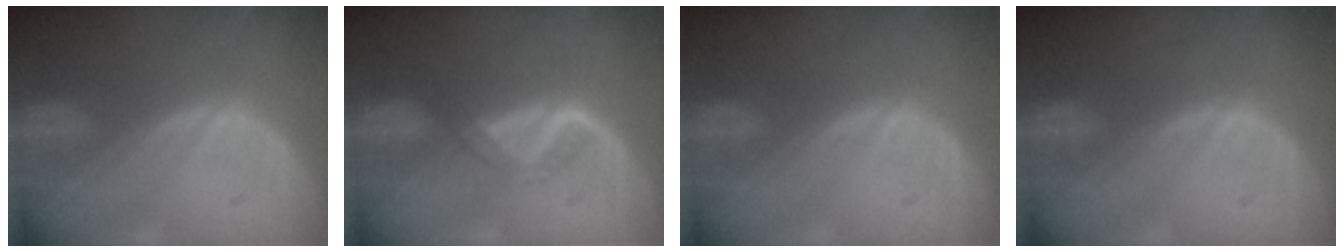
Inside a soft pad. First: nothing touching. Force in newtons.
{"total": 2.8, "press": 2.7, "slide": 0.7}
{"total": 0.0}
{"total": 0.0}